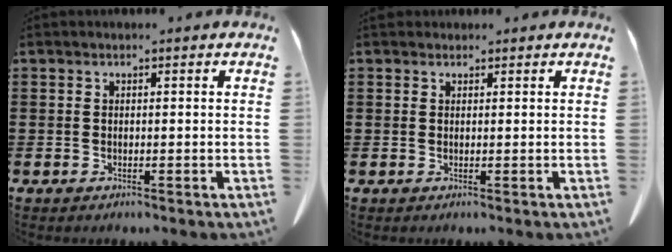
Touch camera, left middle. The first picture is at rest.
{"total": 1.0, "force": [0.9, 0.5, 0.1], "torque": [-0.005, 0.001, 0.018]}